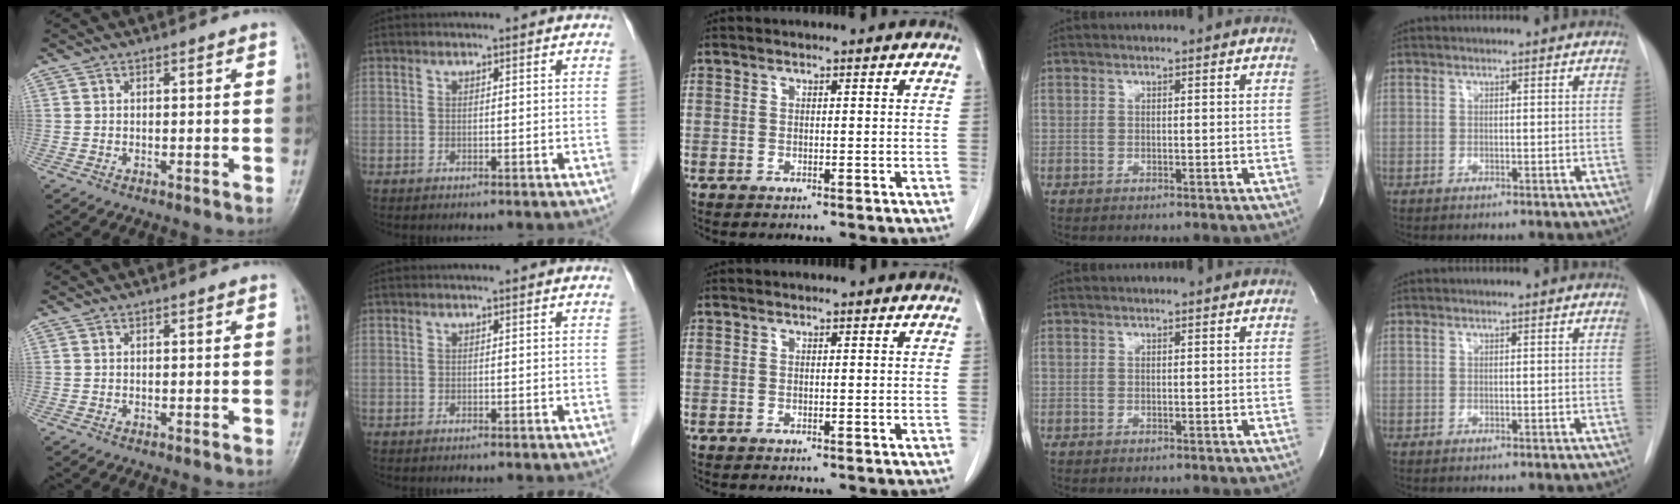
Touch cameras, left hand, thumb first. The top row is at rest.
{}